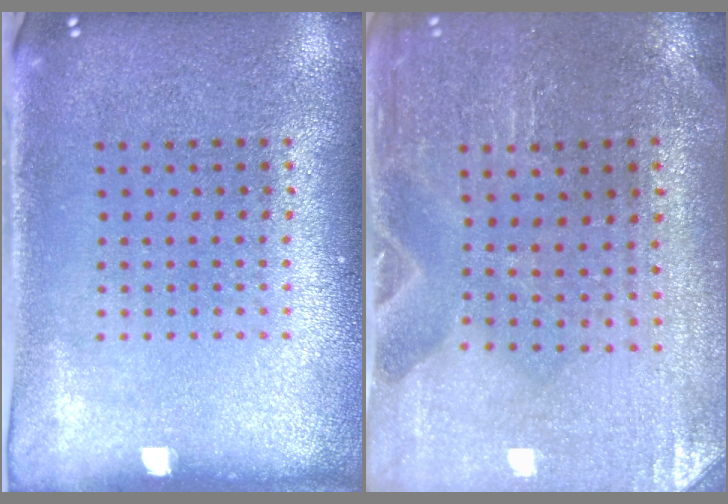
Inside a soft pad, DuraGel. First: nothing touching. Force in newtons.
{"total": 0.6, "press": 0.6, "slide": 0.0}